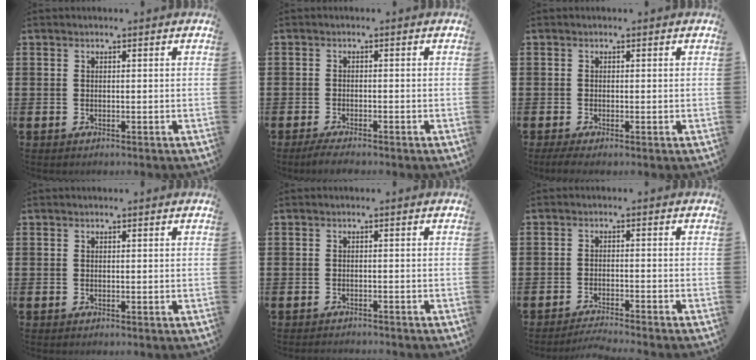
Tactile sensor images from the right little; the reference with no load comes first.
{"total": 1.7, "force": [-1.5, 0.1, 0.9], "torque": [-0.016, 0.003, -0.029]}
{"total": 0.9, "force": [-0.4, 0.1, 0.8], "torque": [-0.014, -0.002, -0.008]}
{"total": 0.0}
{"total": 1.0, "force": [-1.0, -0.1, -0.1], "torque": [0.000, 0.001, -0.021]}
{"total": 2.2, "force": [-2.1, -0.3, 0.3], "torque": [-0.005, 0.002, -0.043]}